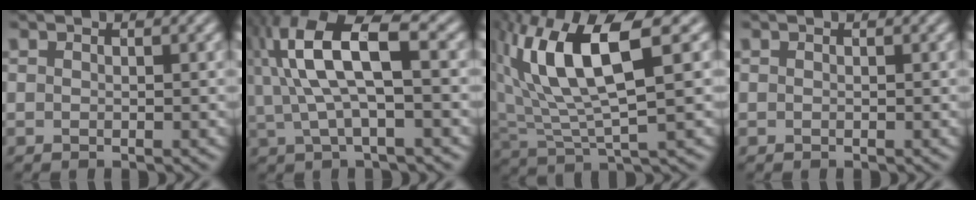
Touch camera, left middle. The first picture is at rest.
{"total": 9.0, "force": [1.7, 3.2, 8.2], "torque": [-0.179, 0.014, 0.032]}
{"total": 9.9, "force": [2.8, 3.2, 9.0], "torque": [-0.189, 0.007, 0.059]}
{"total": 0.0}